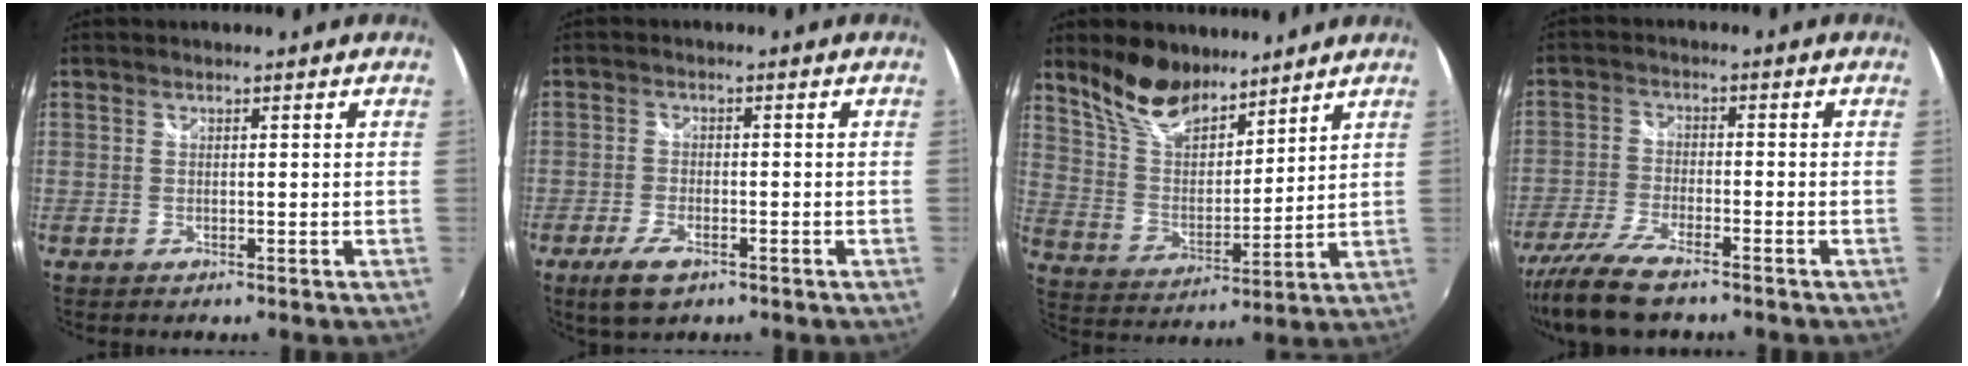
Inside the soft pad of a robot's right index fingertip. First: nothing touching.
{"total": 5.7, "force": [-3.5, 2.5, 3.7], "torque": [-0.095, -0.012, -0.063]}
{"total": 12.4, "force": [9.9, 5.2, 5.5], "torque": [-0.114, 0.012, 0.192]}
{"total": 9.7, "force": [-7.7, 2.2, 5.4], "torque": [-0.131, -0.027, -0.151]}